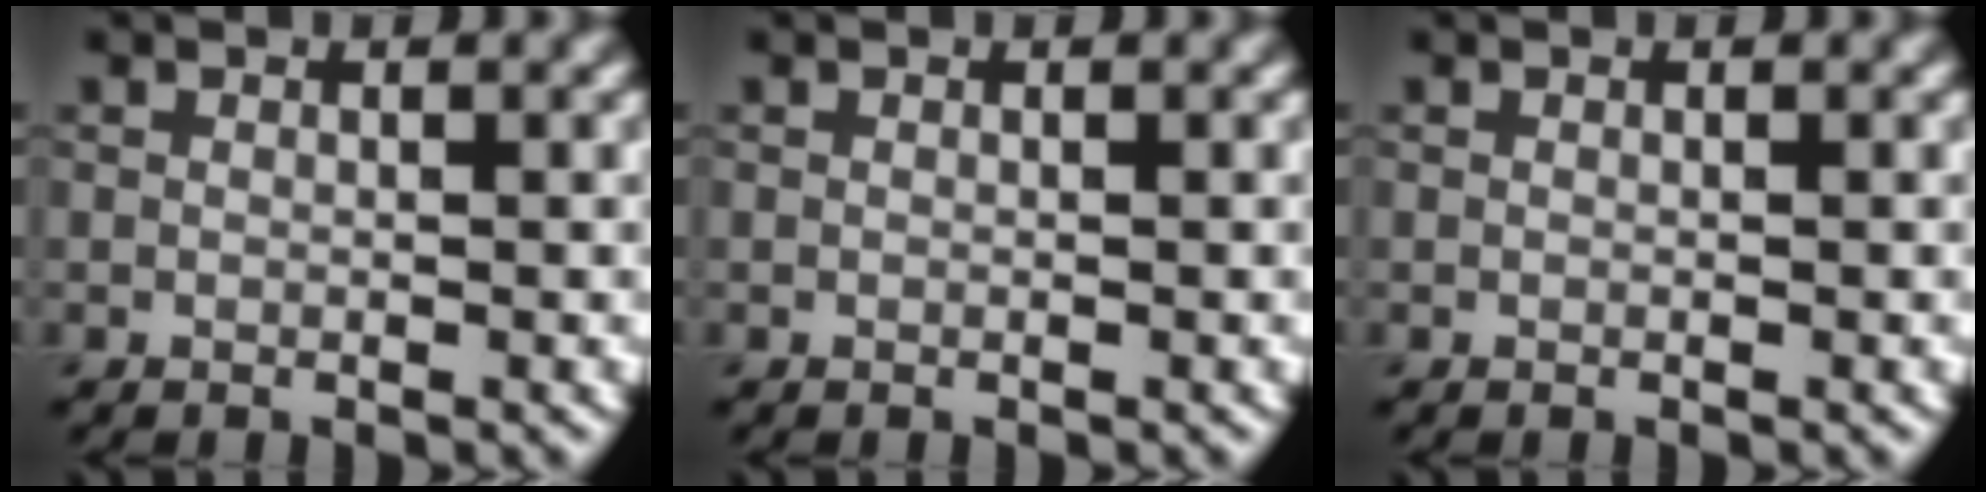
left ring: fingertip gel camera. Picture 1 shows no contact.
{"total": 0.0}
{"total": 0.0}